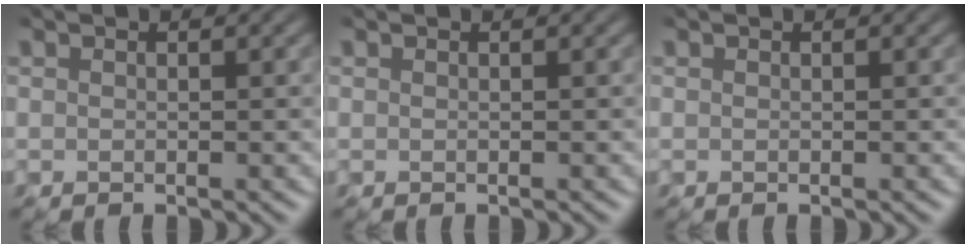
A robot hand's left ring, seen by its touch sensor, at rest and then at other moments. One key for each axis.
{"total": 0.0}
{"total": 0.0}